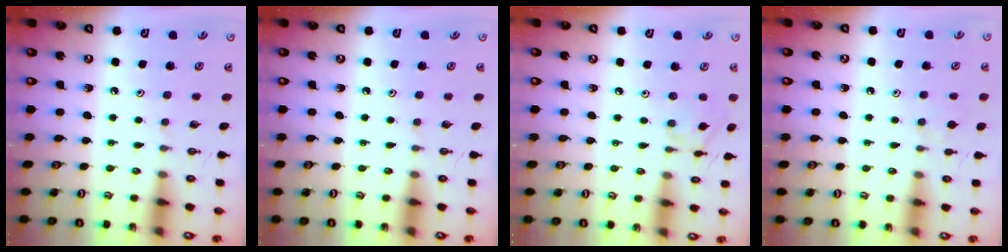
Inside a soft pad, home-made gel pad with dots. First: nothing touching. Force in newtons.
{"total": 0.0}
{"total": 5.9, "press": 5.9, "slide": 0.5}
{"total": 3.2, "press": 3.2, "slide": 0.7}